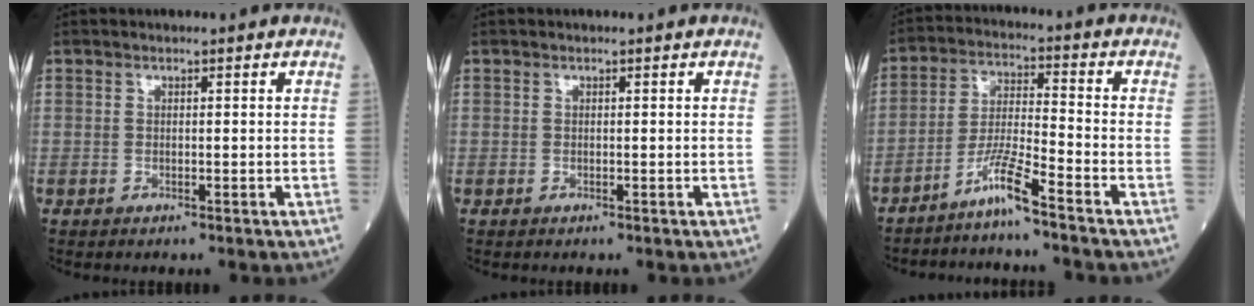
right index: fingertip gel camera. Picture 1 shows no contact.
{"total": 0.0}
{"total": 6.4, "force": [-5.0, -0.9, 3.8], "torque": [-0.077, -0.013, -0.102]}